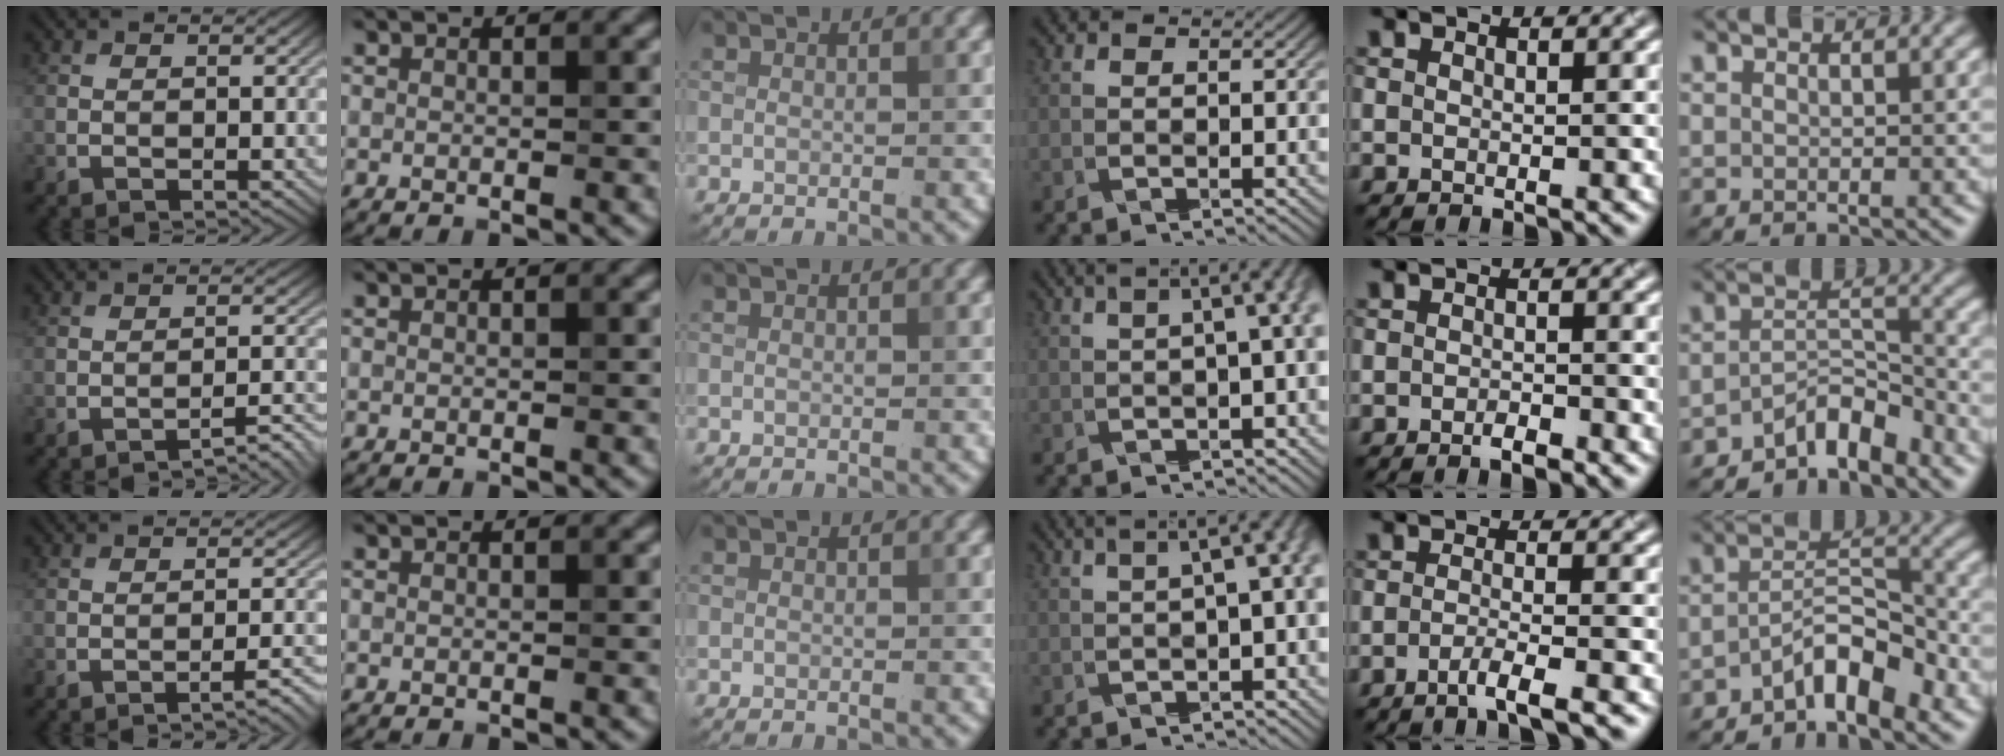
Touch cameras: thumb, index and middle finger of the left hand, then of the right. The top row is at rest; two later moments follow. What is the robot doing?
{"motion": "pour", "object": "sugar"}